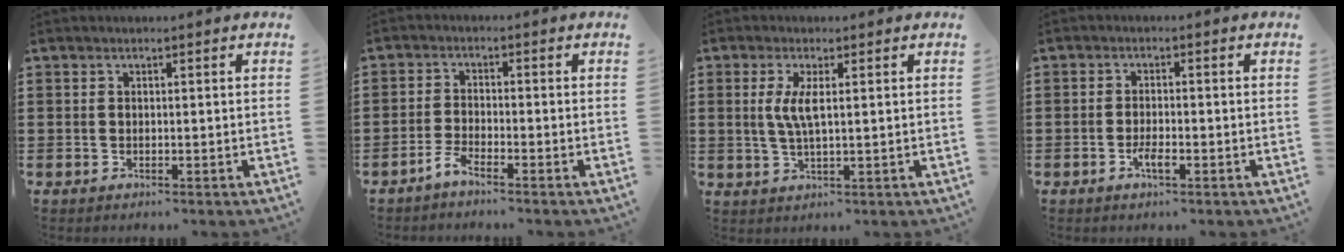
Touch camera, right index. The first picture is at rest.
{"total": 2.2, "force": [-2.0, 0.0, 0.8], "torque": [-0.031, -0.002, -0.044]}
{"total": 3.8, "force": [0.7, 0.6, 3.7], "torque": [-0.081, -0.003, 0.009]}
{"total": 2.4, "force": [-1.2, 0.7, 2.0], "torque": [-0.042, 0.000, -0.023]}